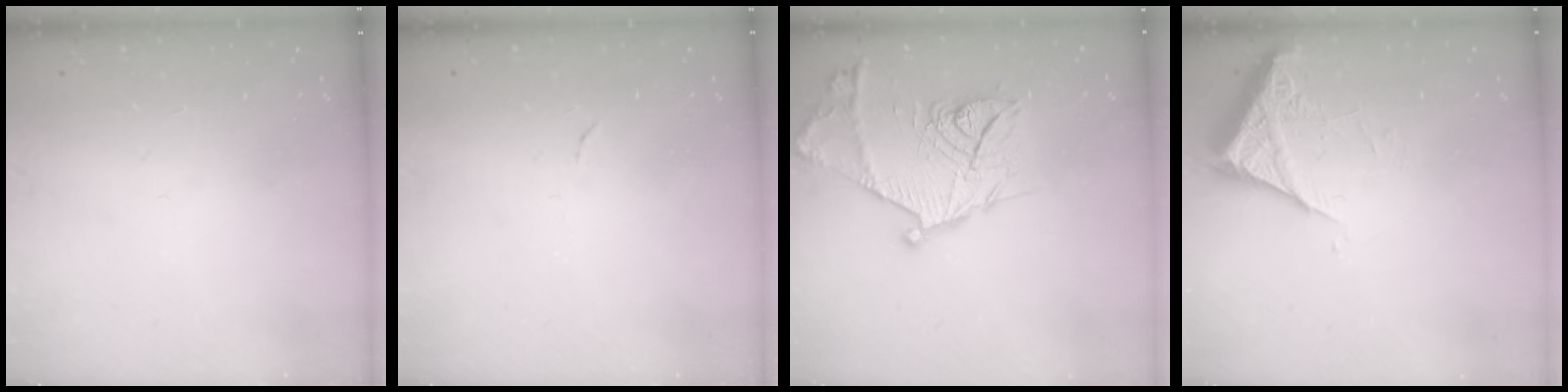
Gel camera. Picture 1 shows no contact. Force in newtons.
{"total": 4.0, "press": 4.0, "slide": 0.3}
{"total": 19.7, "press": 19.7, "slide": 1.1}
{"total": 5.4, "press": 5.3, "slide": 0.6}